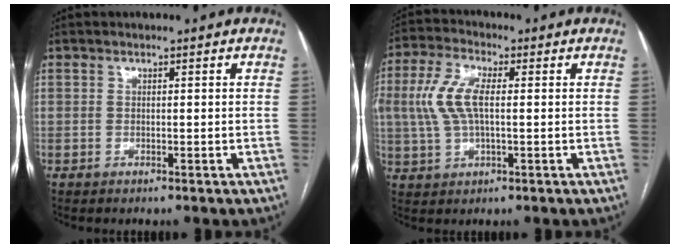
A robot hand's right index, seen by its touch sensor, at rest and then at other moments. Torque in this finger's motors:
{"motor_torque": [0.96, 0.10, 0.53, 0.21]}